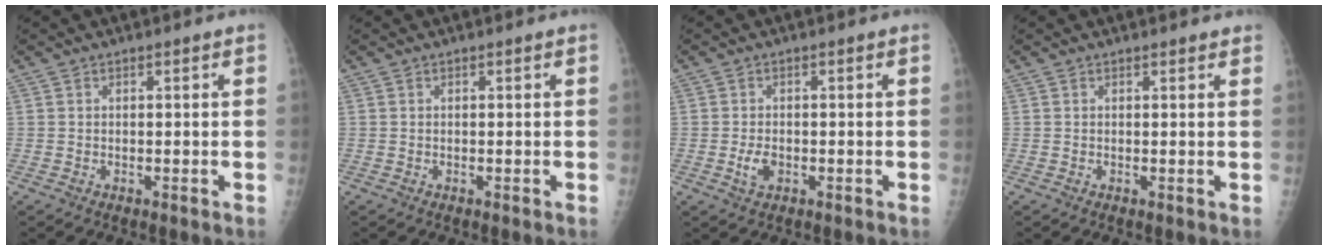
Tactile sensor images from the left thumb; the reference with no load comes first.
{"total": 0.0}
{"total": 2.9, "force": [-0.9, 1.8, 2.1], "torque": [-0.038, 0.002, -0.015]}
{"total": 1.0, "force": [0.9, 0.3, 0.3], "torque": [0.000, -0.002, 0.008]}